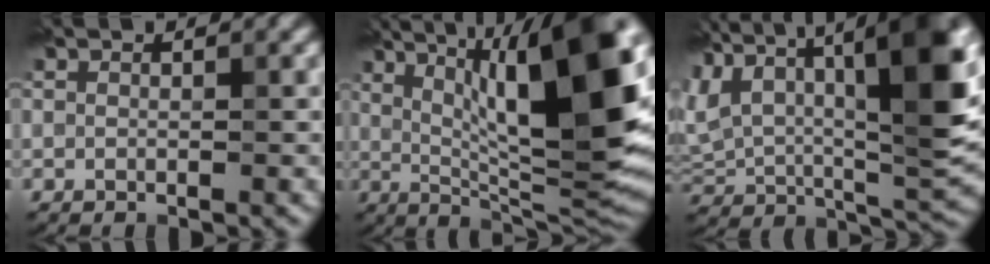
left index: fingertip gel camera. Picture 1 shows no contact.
{"total": 15.0, "force": [4.3, 3.6, 13.9], "torque": [-0.194, 0.009, 0.073]}
{"total": 13.7, "force": [4.3, 6.8, 11.1], "torque": [-0.205, 0.016, 0.074]}